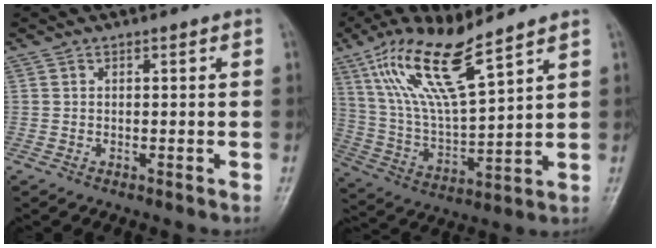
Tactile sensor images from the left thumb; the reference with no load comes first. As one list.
[{"total": 16.0, "force": [10.1, 3.6, 11.9], "torque": [-0.231, -0.044, 0.210]}]